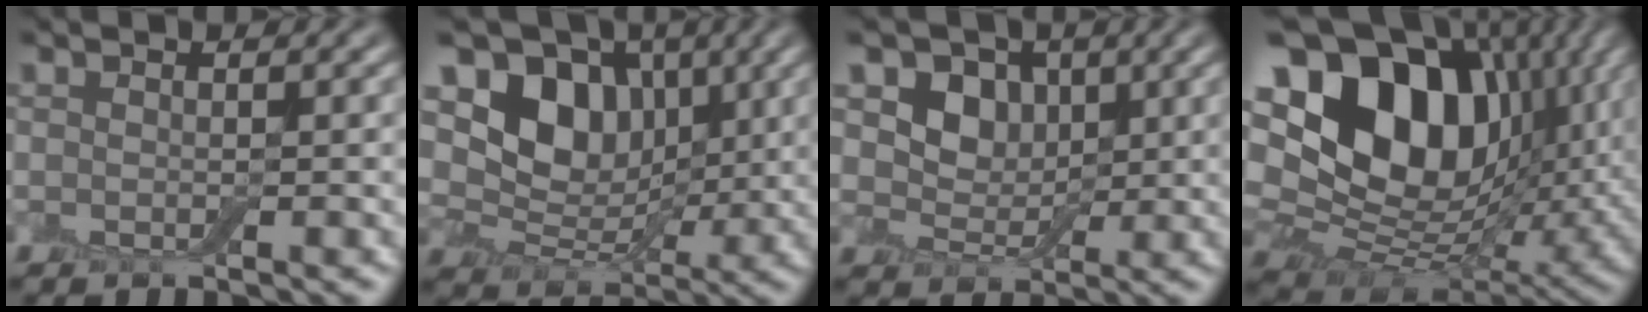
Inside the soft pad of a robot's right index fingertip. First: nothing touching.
{"total": 7.9, "force": [2.5, 6.1, 4.4], "torque": [-0.076, -0.008, 0.030]}
{"total": 4.9, "force": [1.8, 3.8, 2.4], "torque": [-0.047, -0.014, 0.026]}
{"total": 20.3, "force": [6.7, 14.3, 12.7], "torque": [-0.251, 0.015, 0.139]}